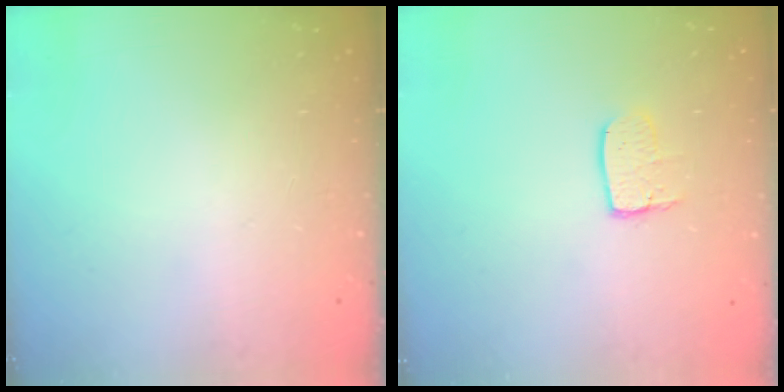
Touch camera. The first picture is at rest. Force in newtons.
{"total": 6.8, "press": 6.8, "slide": 0.4}